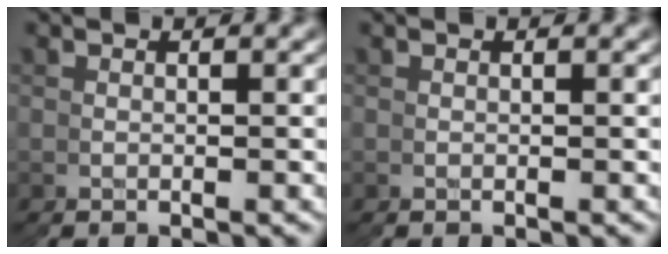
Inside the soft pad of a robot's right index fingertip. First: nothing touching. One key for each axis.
{"total": 0.0}